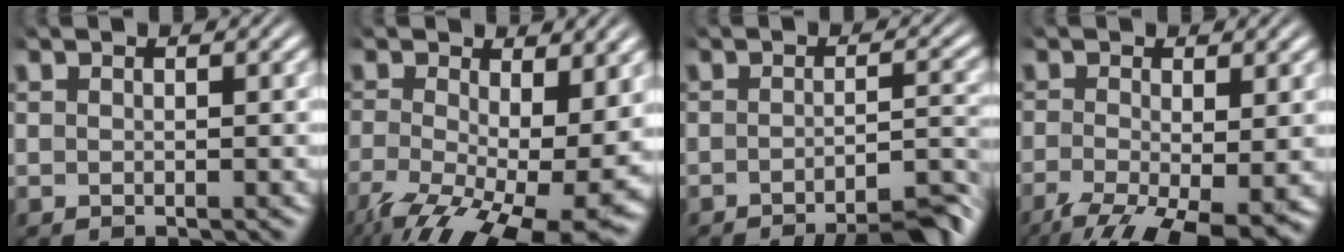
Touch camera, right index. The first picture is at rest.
{"total": 11.4, "force": [-5.2, 5.7, 8.4], "torque": [-0.142, -0.081, -0.041]}
{"total": 8.5, "force": [-7.2, 1.9, 4.2], "torque": [-0.039, -0.022, -0.104]}
{"total": 8.6, "force": [-4.1, 4.1, 6.3], "torque": [-0.121, -0.062, -0.033]}